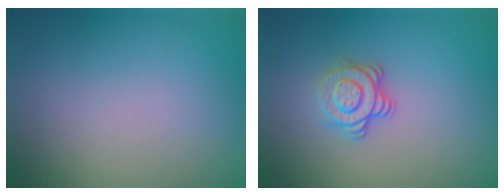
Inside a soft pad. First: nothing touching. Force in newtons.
{"total": 3.2, "press": 2.5, "slide": 1.9}